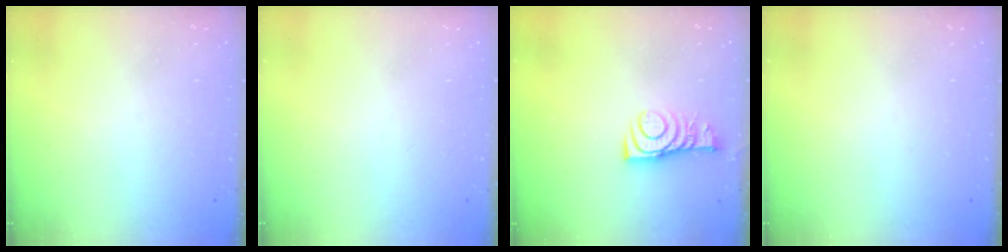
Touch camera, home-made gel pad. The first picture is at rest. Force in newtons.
{"total": 1.6, "press": 1.6, "slide": 0.1}
{"total": 8.9, "press": 8.8, "slide": 0.8}
{"total": 0.0}